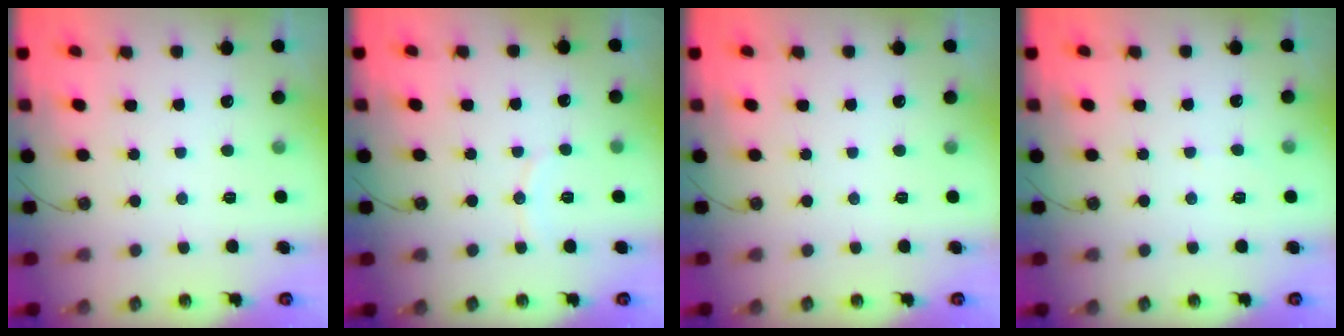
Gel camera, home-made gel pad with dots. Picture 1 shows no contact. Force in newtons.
{"total": 5.0, "press": 5.0, "slide": 0.2}
{"total": 0.0}
{"total": 3.9, "press": 3.9, "slide": 0.5}